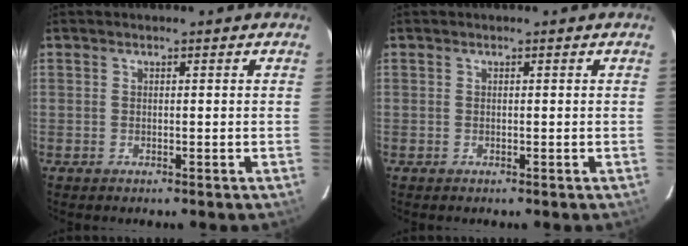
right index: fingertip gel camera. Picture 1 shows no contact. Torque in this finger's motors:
{"motor_torque": [-0.06, -0.06, 0.03, 0.01]}